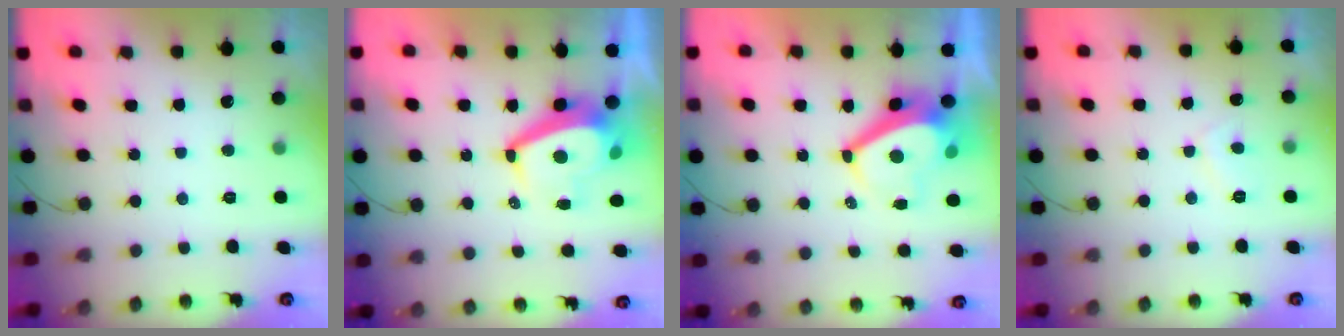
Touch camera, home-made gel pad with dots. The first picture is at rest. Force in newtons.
{"total": 9.6, "press": 9.6, "slide": 1.1}
{"total": 6.8, "press": 6.8, "slide": 0.8}
{"total": 2.5, "press": 2.4, "slide": 0.8}